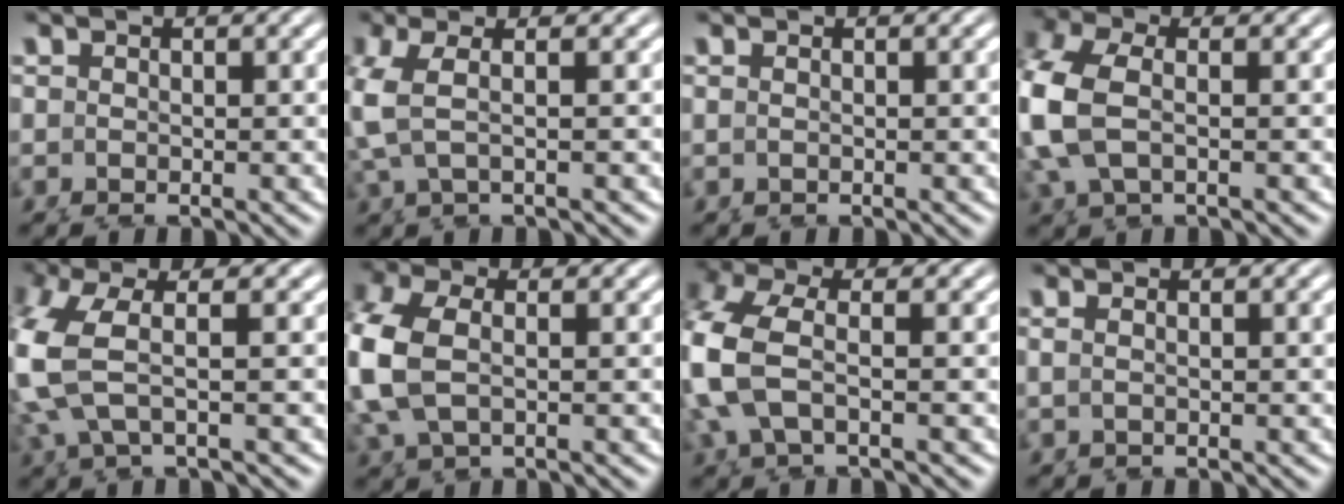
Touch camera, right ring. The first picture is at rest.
{"total": 4.6, "force": [1.9, 2.3, 3.5], "torque": [-0.074, 0.015, 0.025]}
{"total": 0.8, "force": [0.3, -0.7, 0.3], "torque": [-0.003, 0.000, 0.007]}
{"total": 6.0, "force": [0.9, 4.7, 3.7], "torque": [-0.121, -0.016, 0.021]}
{"total": 7.3, "force": [2.6, 4.5, 5.2], "torque": [-0.130, 0.014, 0.036]}
{"total": 5.3, "force": [0.8, 4.1, 3.3], "torque": [-0.106, -0.015, 0.021]}
{"total": 6.7, "force": [0.6, 5.2, 4.3], "torque": [-0.138, -0.019, 0.013]}
{"total": 1.3, "force": [0.6, -0.7, 0.9], "torque": [-0.017, -0.002, 0.014]}